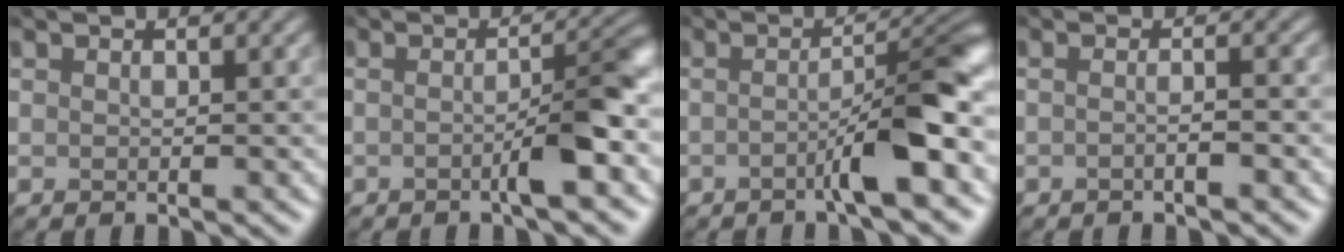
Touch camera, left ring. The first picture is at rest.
{"total": 3.8, "force": [-1.6, 0.3, 3.5], "torque": [-0.052, 0.005, -0.032]}
{"total": 4.9, "force": [-2.0, 0.2, 4.5], "torque": [-0.062, 0.011, -0.045]}
{"total": 1.6, "force": [-1.2, -0.3, 1.0], "torque": [-0.015, -0.002, -0.025]}